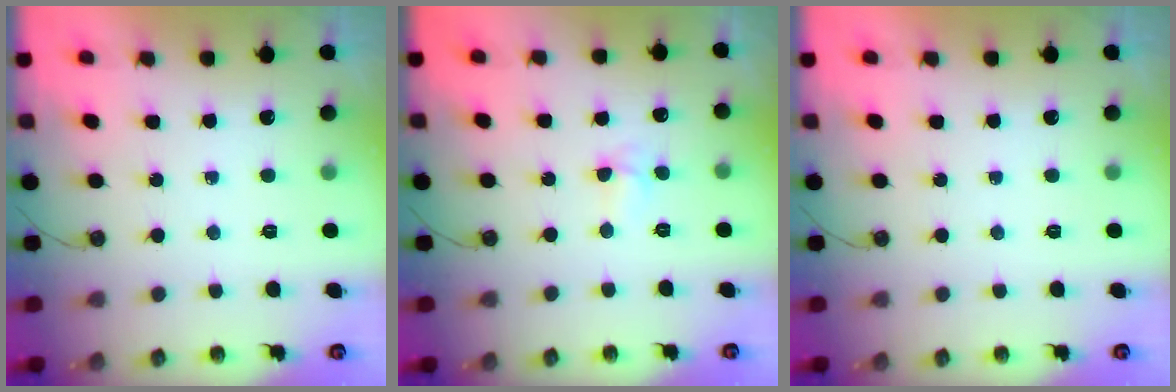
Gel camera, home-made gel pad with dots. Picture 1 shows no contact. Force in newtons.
{"total": 4.2, "press": 2.8, "slide": 3.1}
{"total": 0.0}